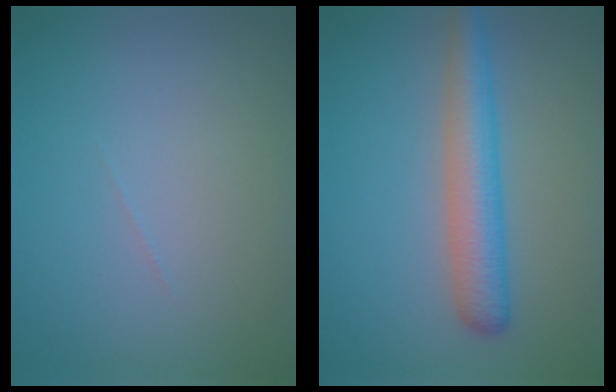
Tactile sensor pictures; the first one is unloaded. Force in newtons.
{"total": 4.7, "press": 4.7, "slide": 0.1}